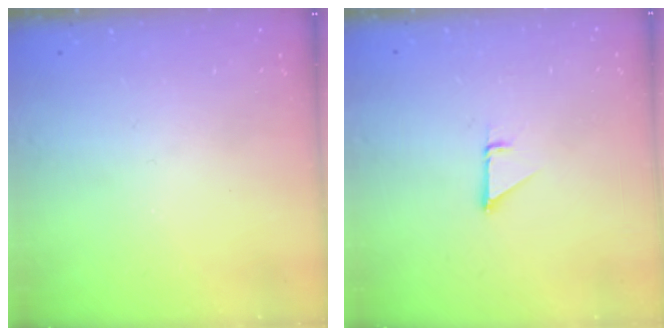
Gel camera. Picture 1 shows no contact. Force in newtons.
{"total": 0.9, "press": 0.9, "slide": 0.1}